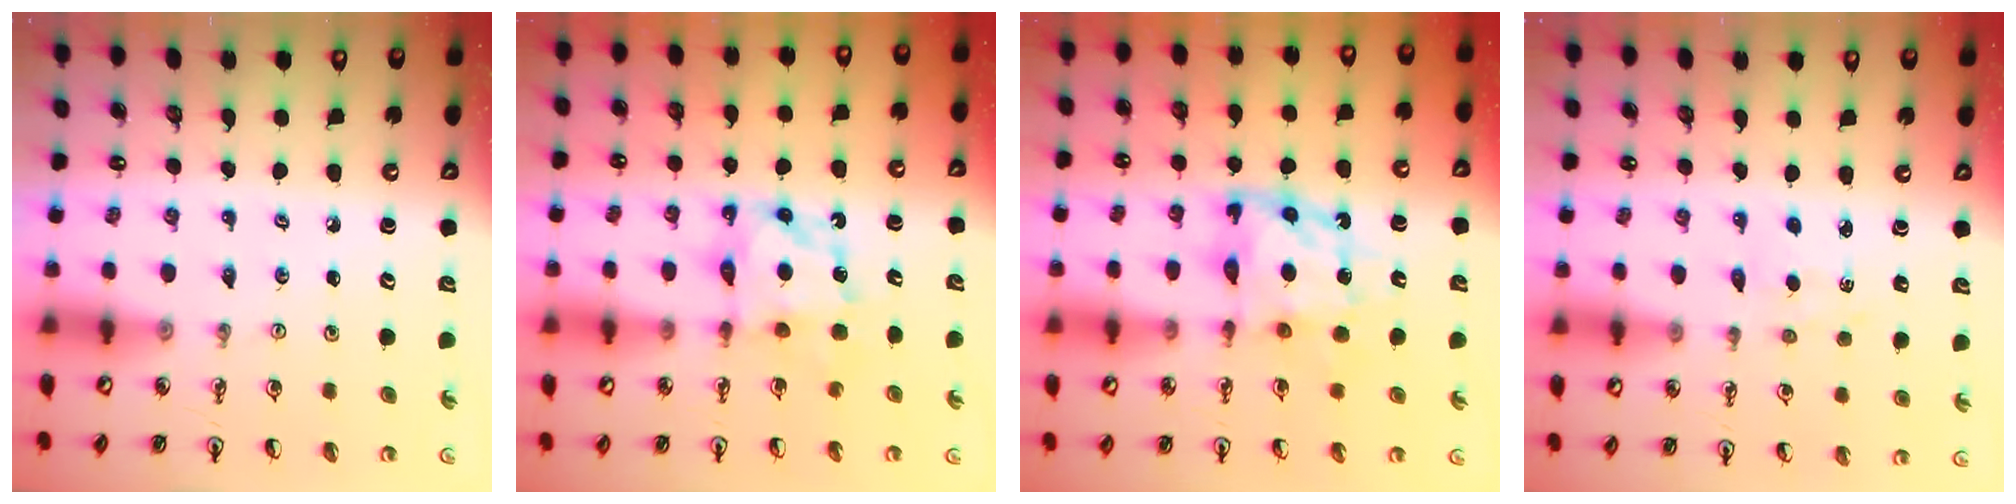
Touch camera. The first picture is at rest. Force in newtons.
{"total": 7.5, "press": 7.4, "slide": 0.6}
{"total": 10.2, "press": 10.2, "slide": 0.9}
{"total": 2.3, "press": 2.3, "slide": 0.3}